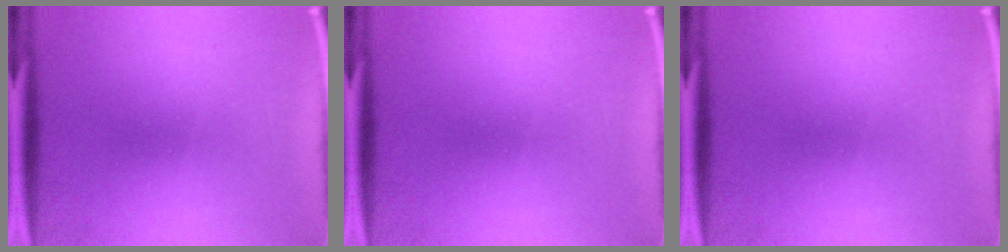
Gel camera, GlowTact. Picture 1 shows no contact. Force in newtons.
{"total": 0.0}
{"total": 0.0}